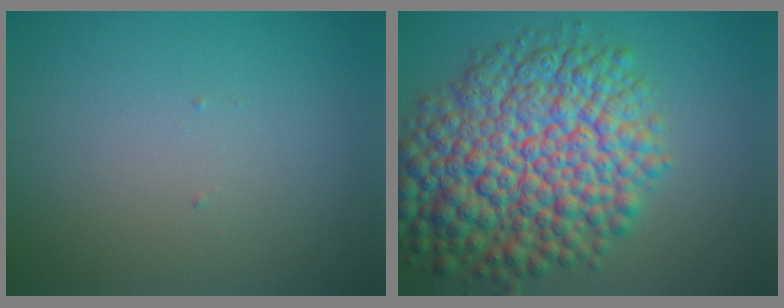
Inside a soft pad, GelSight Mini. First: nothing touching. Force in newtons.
{"total": 12.8, "press": 12.8, "slide": 0.4}